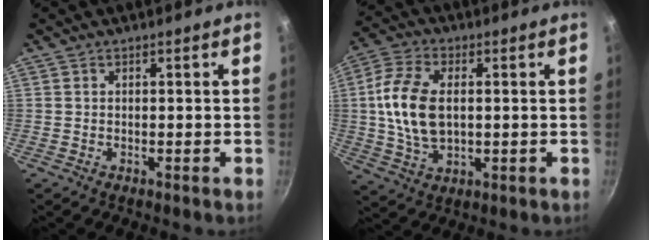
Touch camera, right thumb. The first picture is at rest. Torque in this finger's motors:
{"motor_torque": [-0.46, 1.19, 1.38, 0.02, 0.17]}